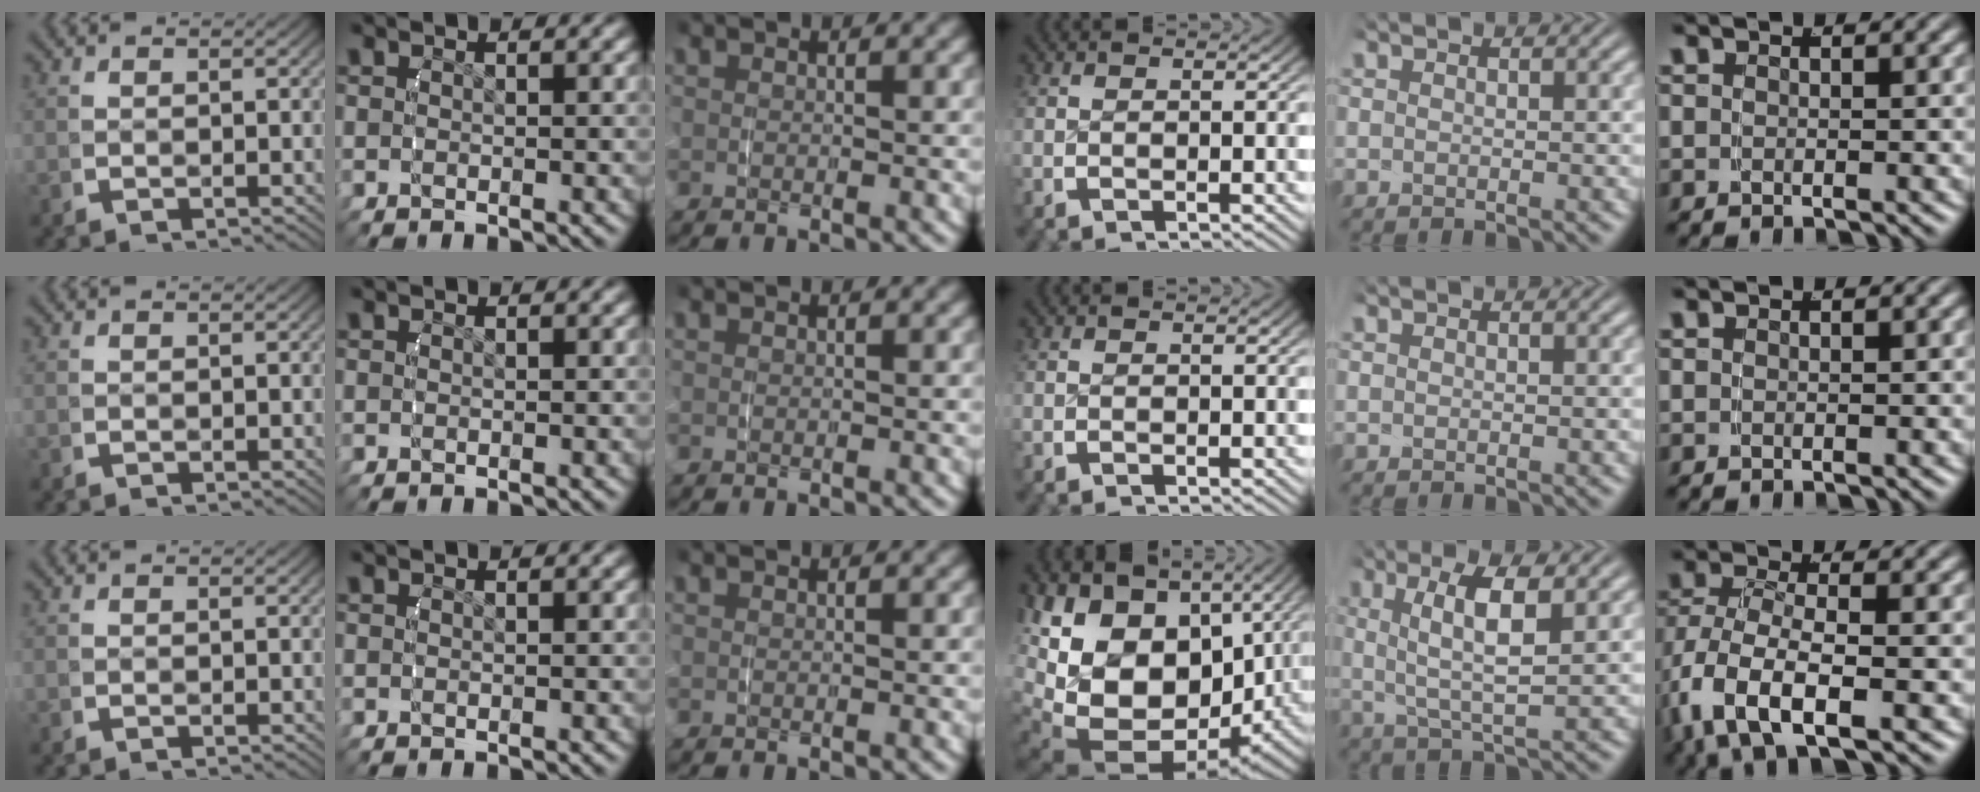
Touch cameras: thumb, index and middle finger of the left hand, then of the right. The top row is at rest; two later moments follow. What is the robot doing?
{"motion": "grasp_and_lifting", "object": "towel"}